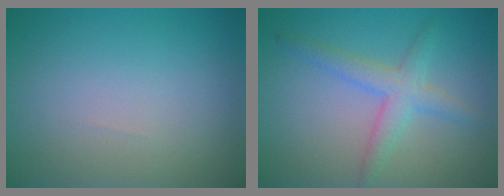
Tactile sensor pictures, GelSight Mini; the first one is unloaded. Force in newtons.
{"total": 3.1, "press": 3.1, "slide": 0.0}